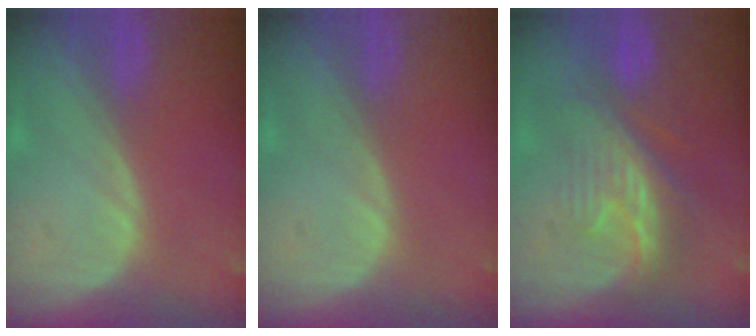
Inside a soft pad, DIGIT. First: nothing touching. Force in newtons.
{"total": 0.0}
{"total": 8.4, "press": 8.1, "slide": 1.9}